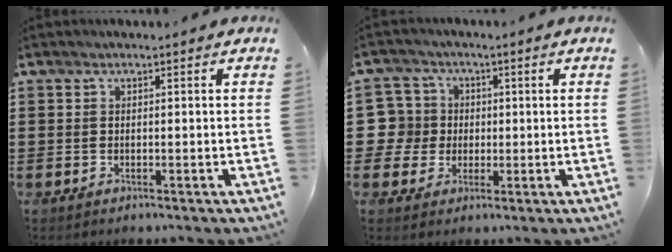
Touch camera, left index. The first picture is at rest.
{"total": 6.3, "force": [0.0, 6.3, 0.7], "torque": [-0.057, 0.010, -0.002]}